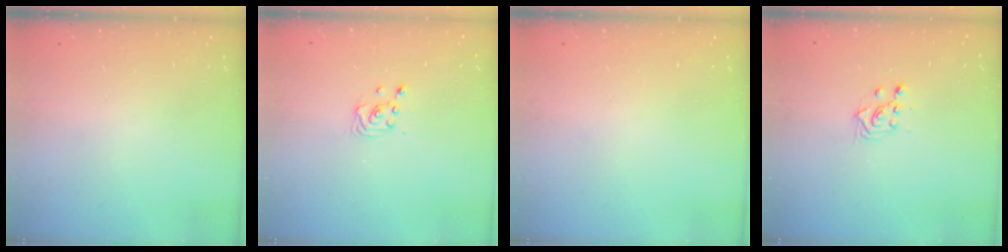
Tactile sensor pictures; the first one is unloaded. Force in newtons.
{"total": 2.6, "press": 2.6, "slide": 0.2}
{"total": 0.0}
{"total": 3.2, "press": 3.1, "slide": 0.9}